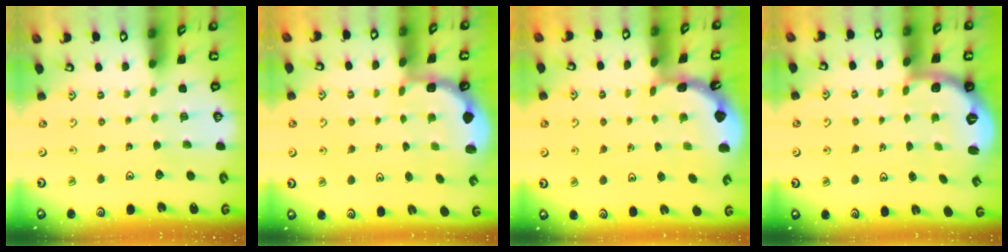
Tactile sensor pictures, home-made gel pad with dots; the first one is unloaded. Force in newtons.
{"total": 2.4, "press": 1.8, "slide": 1.6}
{"total": 1.8, "press": 1.8, "slide": 0.1}
{"total": 2.7, "press": 1.7, "slide": 2.1}